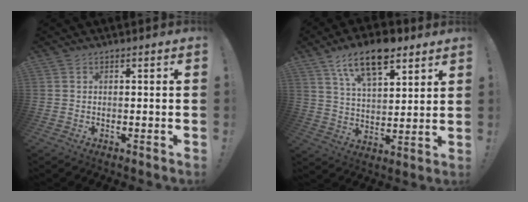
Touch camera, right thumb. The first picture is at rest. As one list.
[{"total": 14.0, "force": [9.1, 6.5, 8.5], "torque": [-0.145, -0.040, 0.161]}]